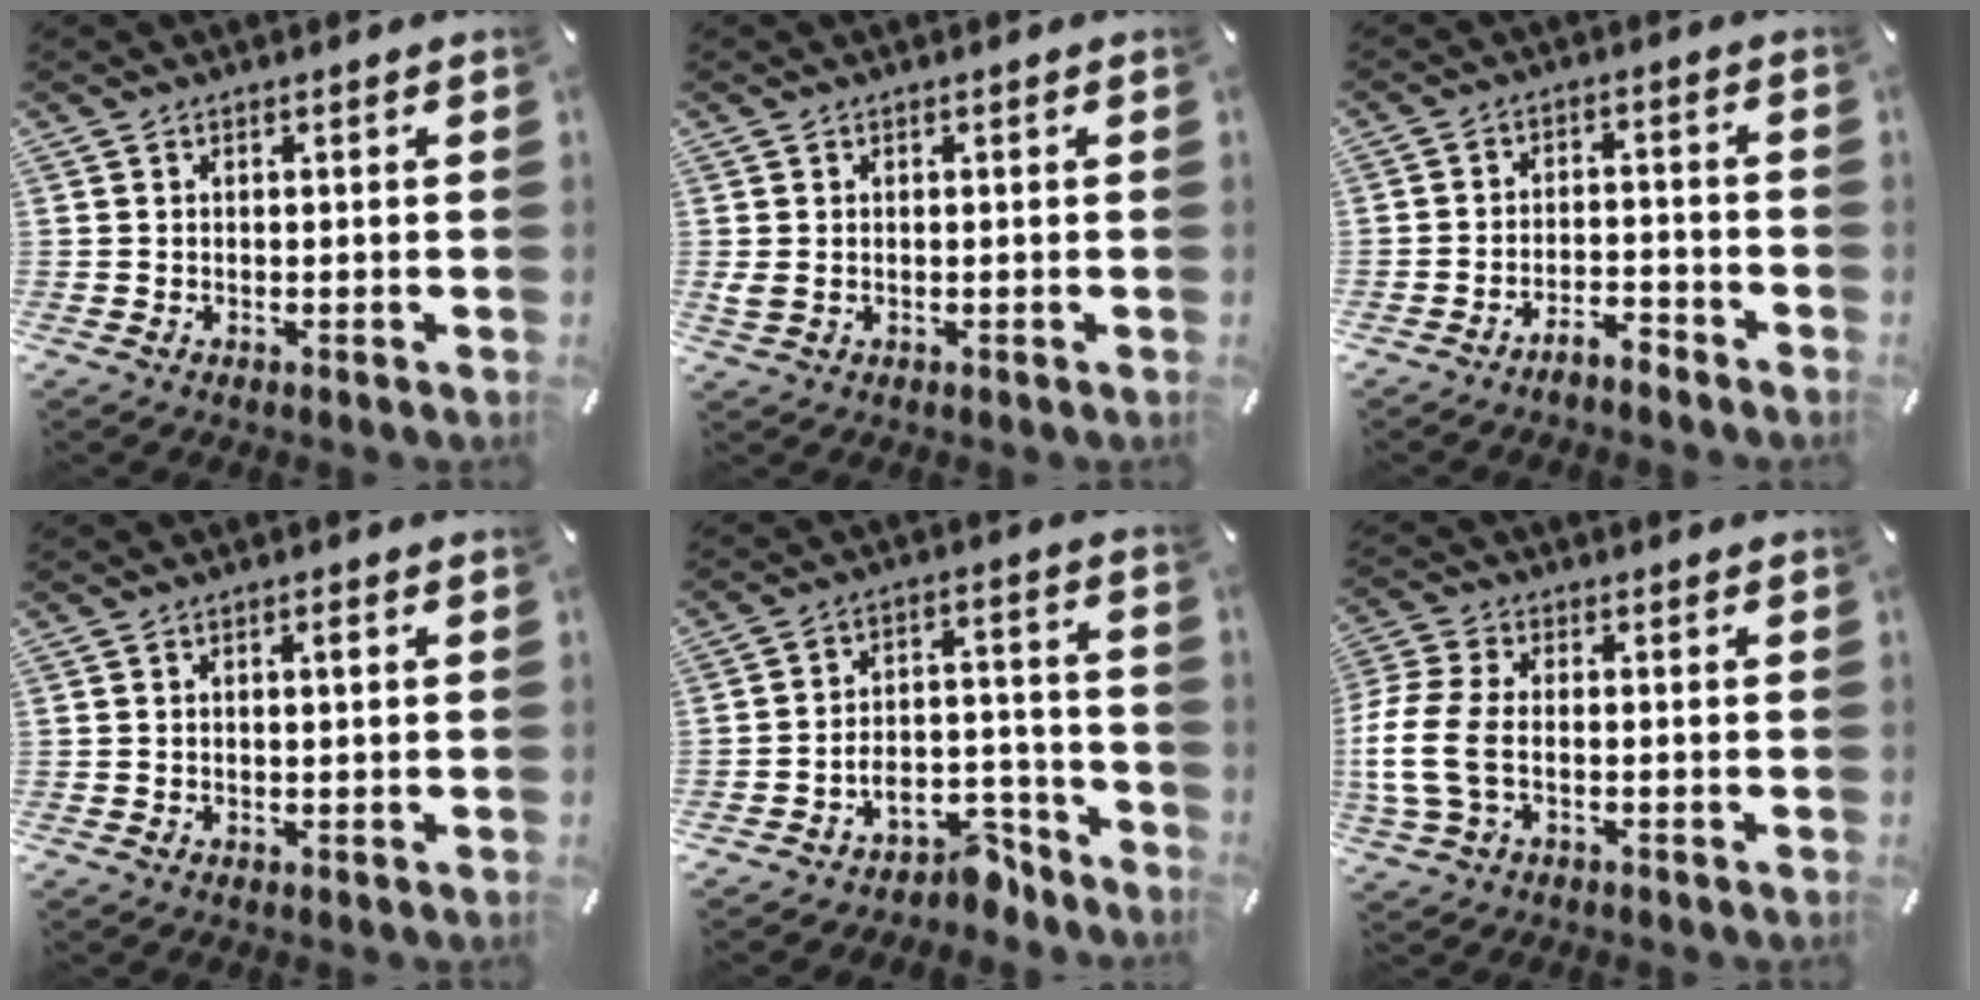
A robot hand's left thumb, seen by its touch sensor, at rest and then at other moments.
{"total": 1.4, "force": [0.1, 1.0, 0.9], "torque": [-0.019, 0.002, 0.003]}
{"total": 4.8, "force": [-4.5, 1.2, 0.9], "torque": [-0.011, 0.028, -0.086]}
{"total": 1.4, "force": [0.3, 0.5, 1.3], "torque": [-0.017, 0.000, 0.002]}
{"total": 9.2, "force": [-6.0, 6.0, 3.5], "torque": [-0.025, 0.029, -0.101]}
{"total": 9.3, "force": [-1.8, 5.5, 7.2], "torque": [-0.162, -0.002, -0.030]}